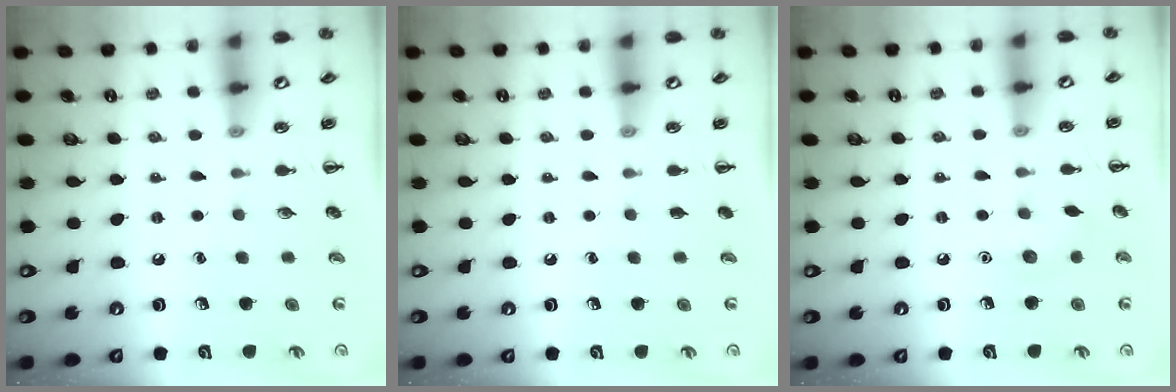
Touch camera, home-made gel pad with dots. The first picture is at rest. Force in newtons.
{"total": 0.0}
{"total": 5.4, "press": 5.2, "slide": 1.4}